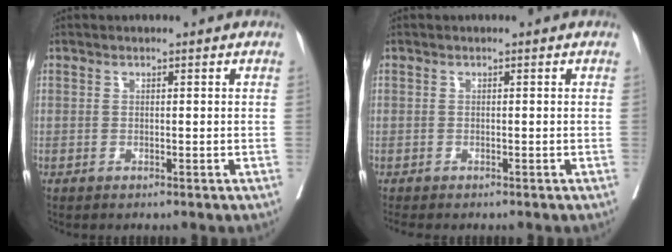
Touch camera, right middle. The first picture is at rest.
{"total": 1.1, "force": [-1.0, 0.4, 0.3], "torque": [-0.013, -0.005, -0.018]}